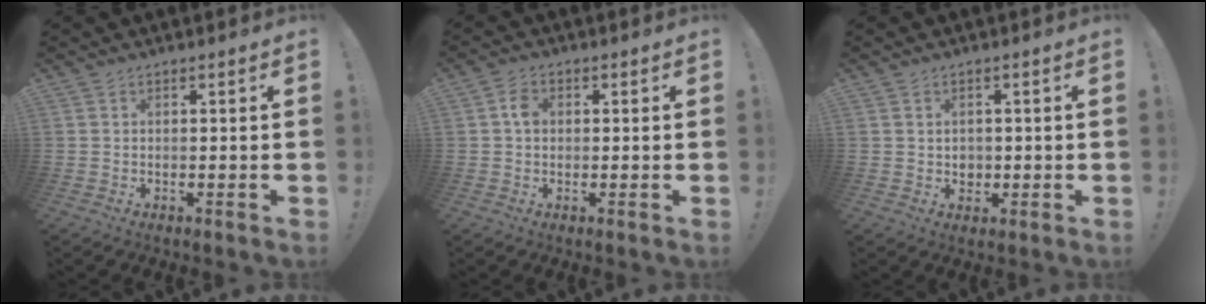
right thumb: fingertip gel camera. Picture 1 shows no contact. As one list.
[{"total": 3.7, "force": [0.3, 2.8, 2.4], "torque": [-0.031, 0.003, 0.002]}, {"total": 2.7, "force": [0.4, 2.6, 0.5], "torque": [-0.002, -0.005, 0.006]}]